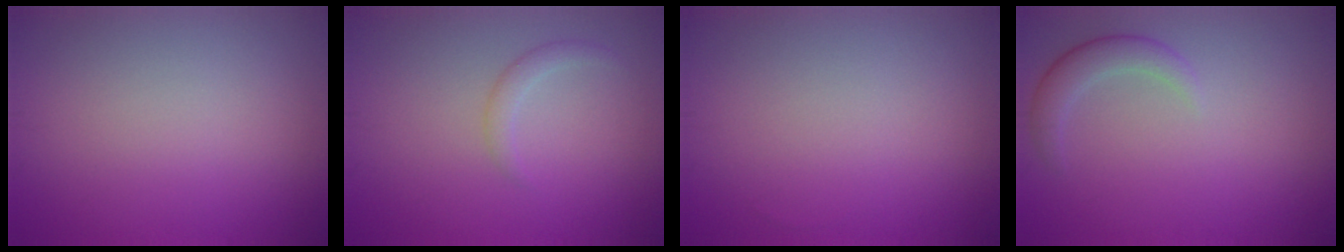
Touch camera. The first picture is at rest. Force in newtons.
{"total": 1.3, "press": 1.3, "slide": 0.1}
{"total": 0.0}
{"total": 2.3, "press": 2.3, "slide": 0.3}